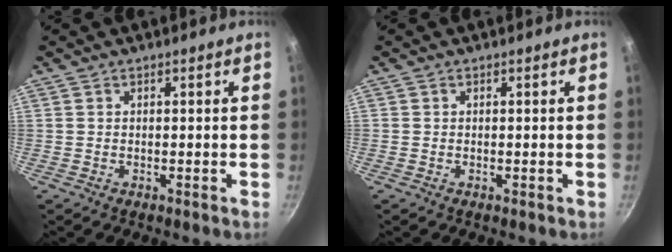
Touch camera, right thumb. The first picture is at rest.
{"total": 0.0}